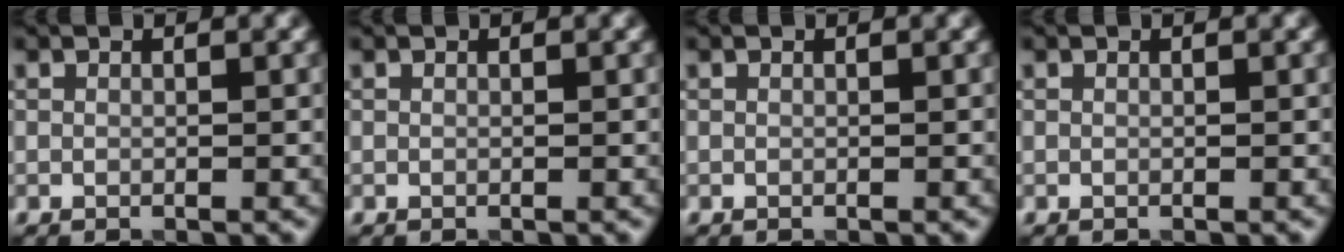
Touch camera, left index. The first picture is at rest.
{"total": 0.0}
{"total": 0.0}
{"total": 0.0}